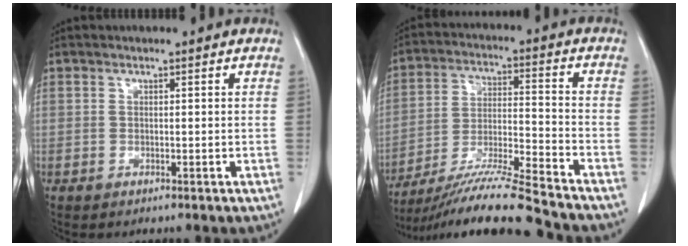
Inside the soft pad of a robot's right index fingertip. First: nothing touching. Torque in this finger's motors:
{"motor_torque": [0.56, -0.78, 0.28, 0.13]}